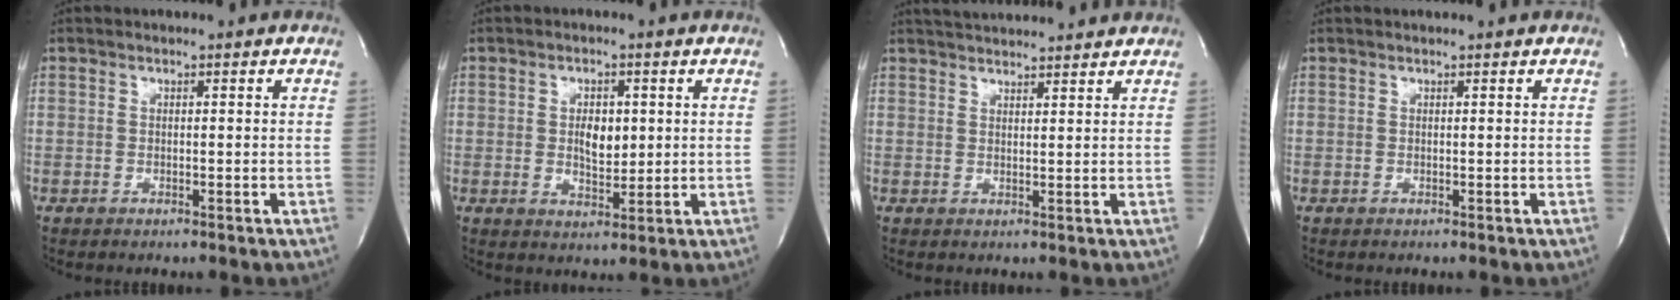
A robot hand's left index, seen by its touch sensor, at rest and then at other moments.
{"total": 4.3, "force": [0.7, 2.3, 3.6], "torque": [-0.060, -0.004, 0.016]}
{"total": 8.5, "force": [8.2, 0.6, 2.3], "torque": [-0.042, 0.029, 0.116]}
{"total": 1.5, "force": [1.5, -0.1, 0.4], "torque": [-0.009, 0.010, 0.019]}